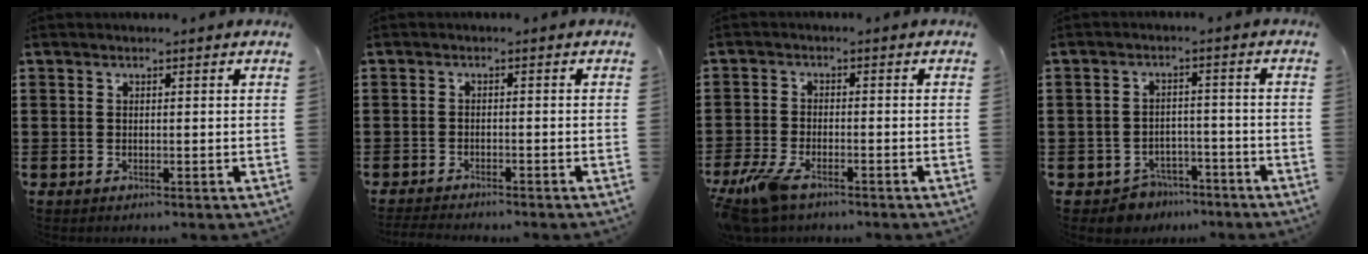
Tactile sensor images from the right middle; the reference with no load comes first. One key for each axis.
{"total": 1.8, "fx": -1.8, "fy": 0.0, "fz": 0.1, "tx": -0.005, "ty": 0.000, "tz": -0.038}
{"total": 5.7, "fx": -4.3, "fy": 1.6, "fz": 3.4, "tx": -0.089, "ty": -0.012, "tz": -0.084}
{"total": 3.7, "fx": -3.5, "fy": 1.2, "fz": -0.1, "tx": -0.008, "ty": 0.007, "tz": -0.074}